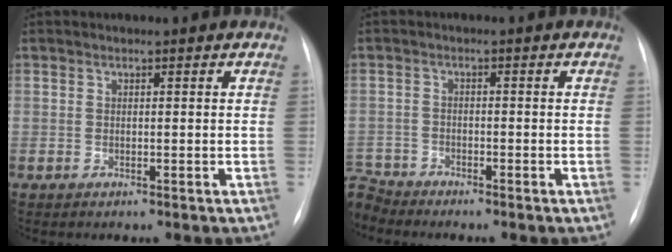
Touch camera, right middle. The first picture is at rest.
{"total": 4.4, "force": [-4.3, 0.5, -0.4], "torque": [0.010, -0.007, -0.085]}